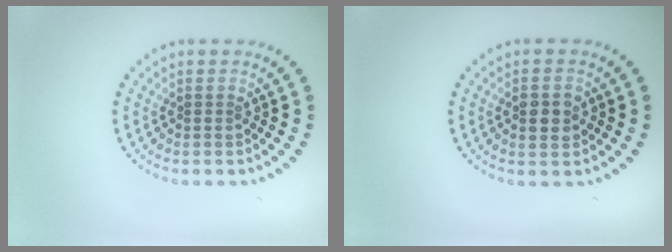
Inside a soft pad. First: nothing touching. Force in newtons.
{"total": 2.6, "press": 2.6, "slide": 0.1}